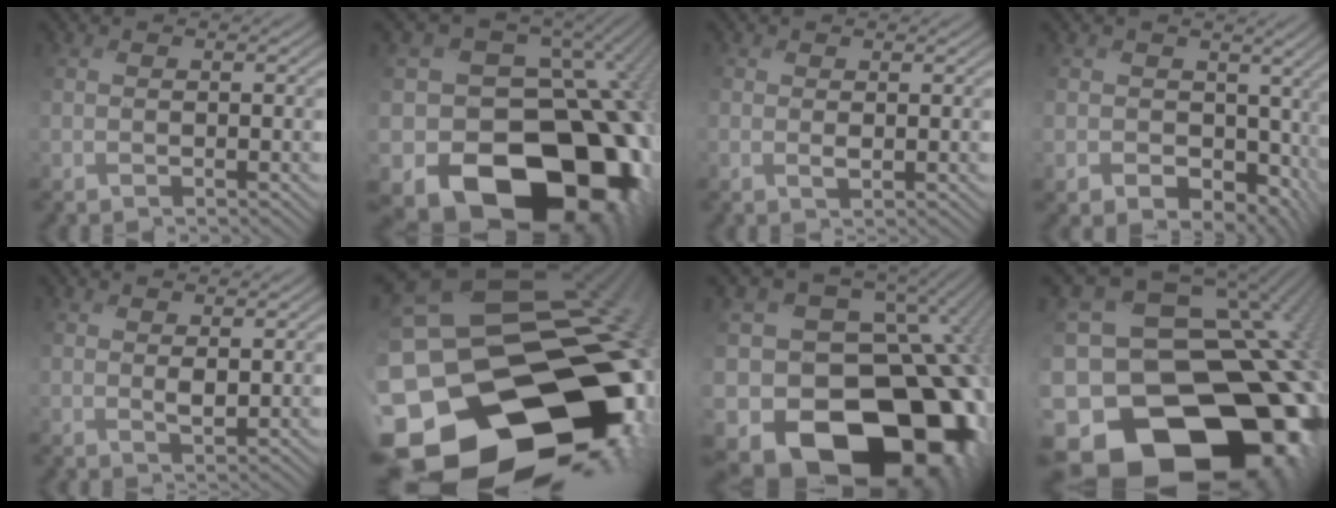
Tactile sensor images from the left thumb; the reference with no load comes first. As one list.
[{"total": 23.0, "force": [-10.2, 16.8, 12.1], "torque": [-0.173, -0.057, -0.157]}, {"total": 0.7, "force": [0.3, 0.4, 0.4], "torque": [-0.011, -0.003, 0.003]}, {"total": 10.3, "force": [-0.8, 8.3, 6.1], "torque": [-0.114, -0.055, 0.001]}, {"total": 1.8, "force": [1.1, 0.7, 1.3], "torque": [-0.034, -0.005, 0.021]}, {"total": 24.6, "force": [-10.2, 19.0, 11.8], "torque": [-0.184, -0.085, -0.181]}, {"total": 24.1, "force": [-12.7, 15.7, 13.1], "torque": [-0.199, -0.052, -0.191]}, {"total": 26.2, "force": [-13.1, 19.4, 11.7], "torque": [-0.142, -0.069, -0.248]}]